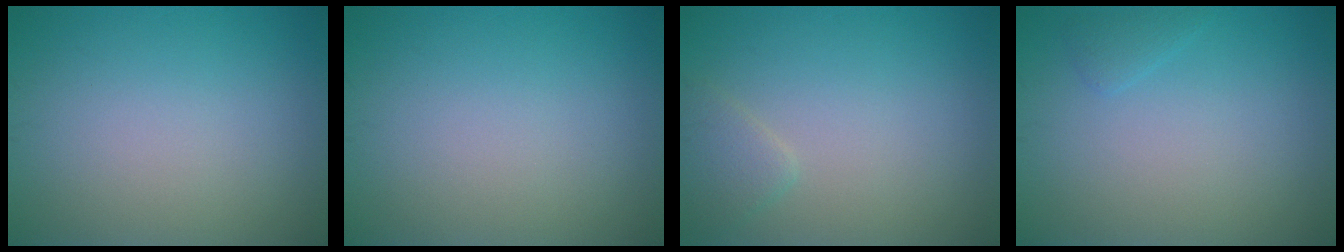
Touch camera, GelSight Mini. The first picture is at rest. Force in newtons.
{"total": 0.0}
{"total": 1.6, "press": 1.6, "slide": 0.1}
{"total": 0.9, "press": 0.9, "slide": 0.1}